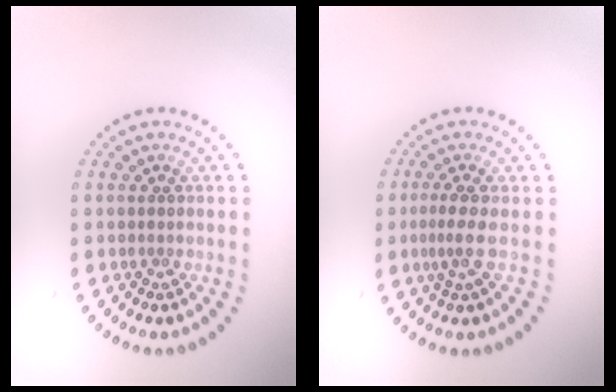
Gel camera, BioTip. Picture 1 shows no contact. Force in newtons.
{"total": 2.2, "press": 1.6, "slide": 1.5}